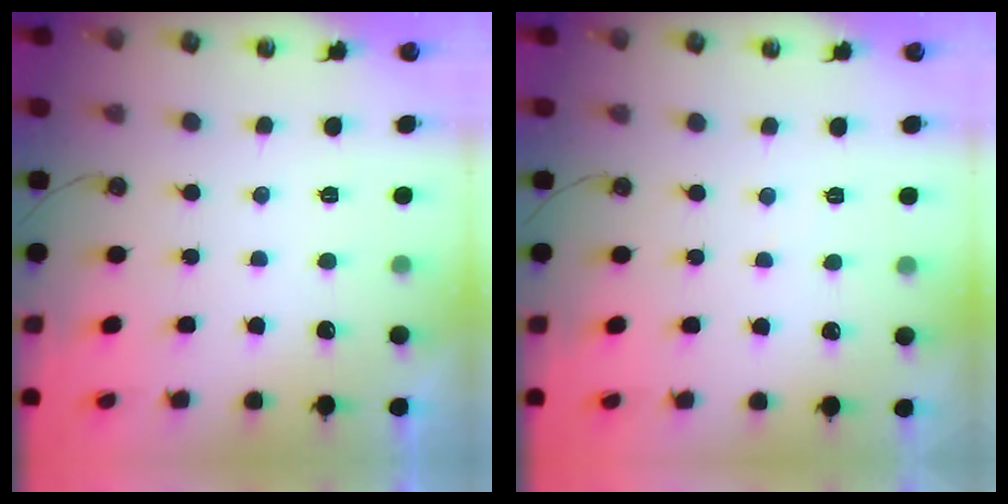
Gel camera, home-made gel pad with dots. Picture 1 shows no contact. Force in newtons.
{"total": 1.7, "press": 1.6, "slide": 0.3}